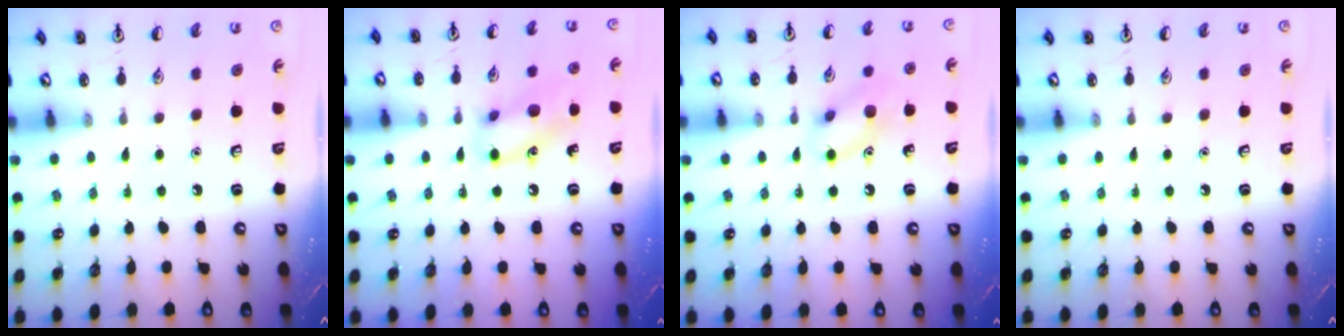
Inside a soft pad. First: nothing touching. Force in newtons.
{"total": 11.6, "press": 11.5, "slide": 1.6}
{"total": 10.0, "press": 9.9, "slide": 0.7}
{"total": 0.0}